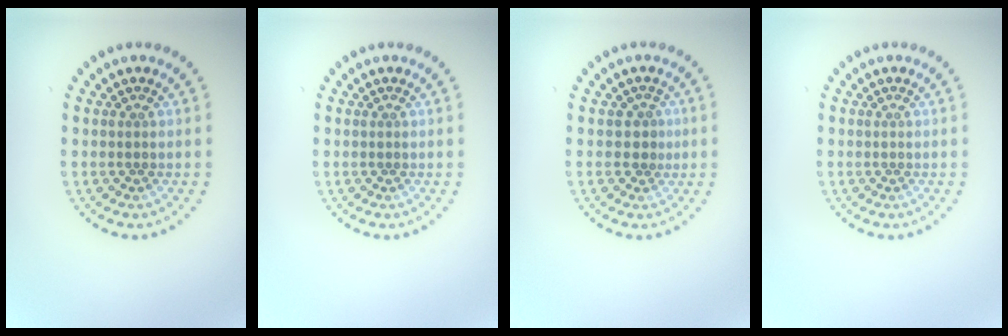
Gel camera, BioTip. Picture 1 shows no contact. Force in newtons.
{"total": 0.0}
{"total": 1.2, "press": 1.0, "slide": 0.8}
{"total": 0.0}